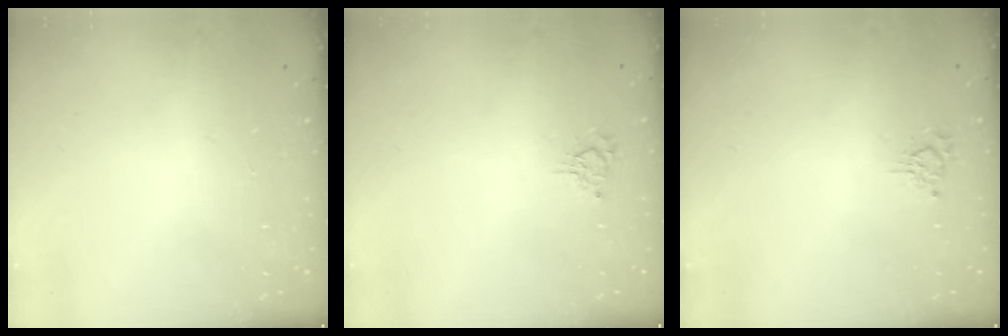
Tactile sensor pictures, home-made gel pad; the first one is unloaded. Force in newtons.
{"total": 3.1, "press": 3.0, "slide": 0.5}
{"total": 2.5, "press": 2.5, "slide": 0.3}